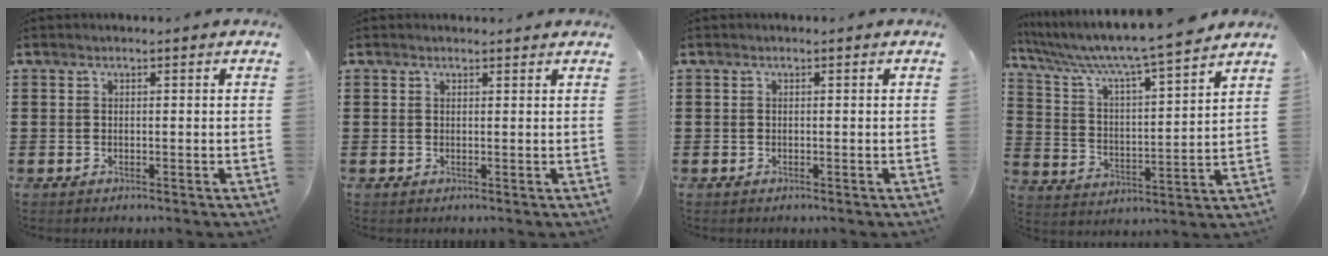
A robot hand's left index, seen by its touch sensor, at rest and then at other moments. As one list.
[{"total": 0.8, "force": [0.7, 0.1, 0.1], "torque": [-0.004, -0.001, 0.016]}, {"total": 0.0}, {"total": 7.1, "force": [6.3, -0.4, 3.2], "torque": [-0.091, -0.052, 0.098]}]